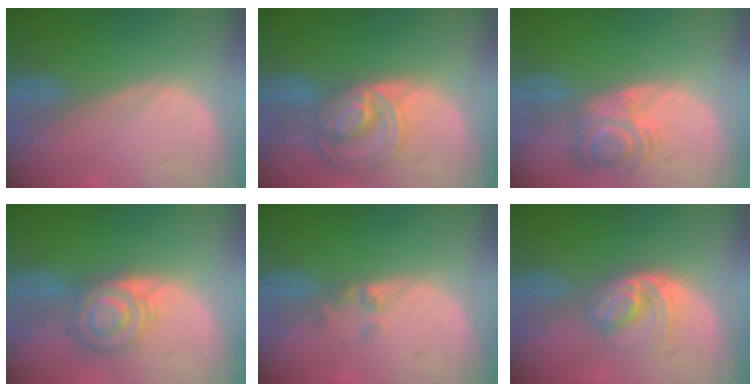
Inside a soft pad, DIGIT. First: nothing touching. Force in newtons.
{"total": 8.6, "press": 7.4, "slide": 4.4}
{"total": 5.6, "press": 5.6, "slide": 0.5}
{"total": 6.4, "press": 6.4, "slide": 0.1}
{"total": 1.9, "press": 1.7, "slide": 0.8}
{"total": 6.1, "press": 5.3, "slide": 3.1}